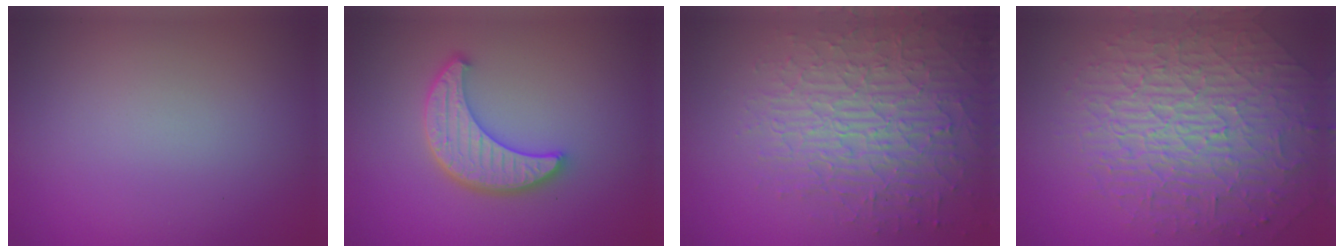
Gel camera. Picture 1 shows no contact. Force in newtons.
{"total": 5.0, "press": 4.1, "slide": 2.8}
{"total": 7.0, "press": 5.3, "slide": 4.5}
{"total": 9.6, "press": 6.2, "slide": 7.4}